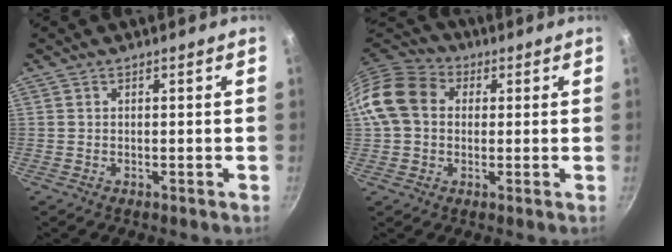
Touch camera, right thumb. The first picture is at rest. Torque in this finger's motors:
{"motor_torque": [0.03, 0.20, 0.51, -0.49, 0.11]}